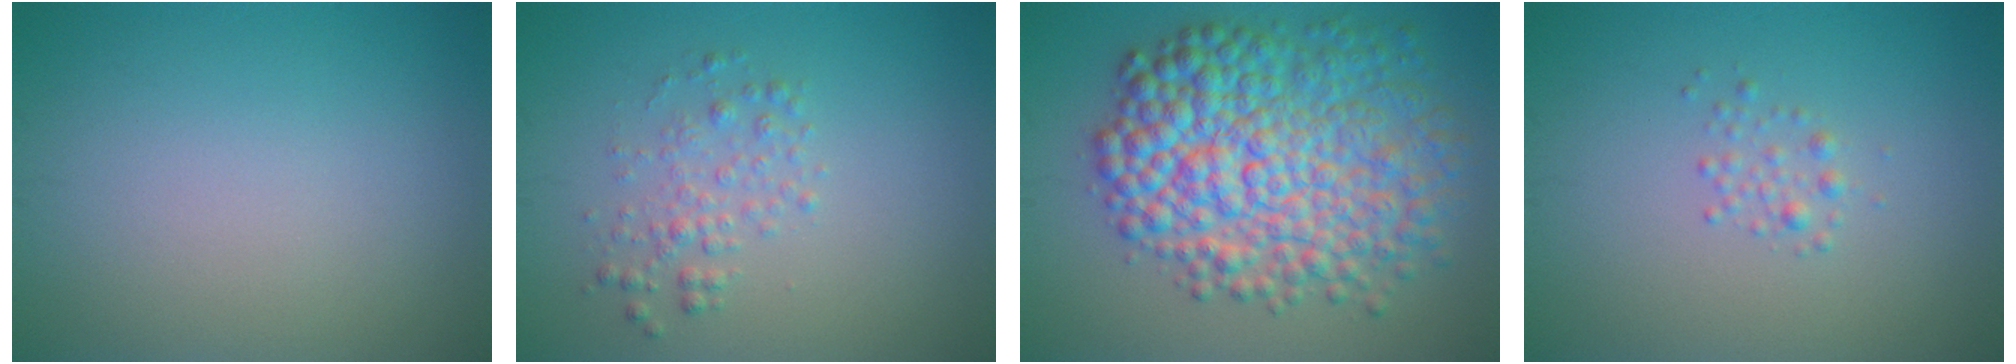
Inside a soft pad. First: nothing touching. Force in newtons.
{"total": 2.0, "press": 2.0, "slide": 0.0}
{"total": 10.6, "press": 10.6, "slide": 0.2}
{"total": 1.1, "press": 1.1, "slide": 0.0}